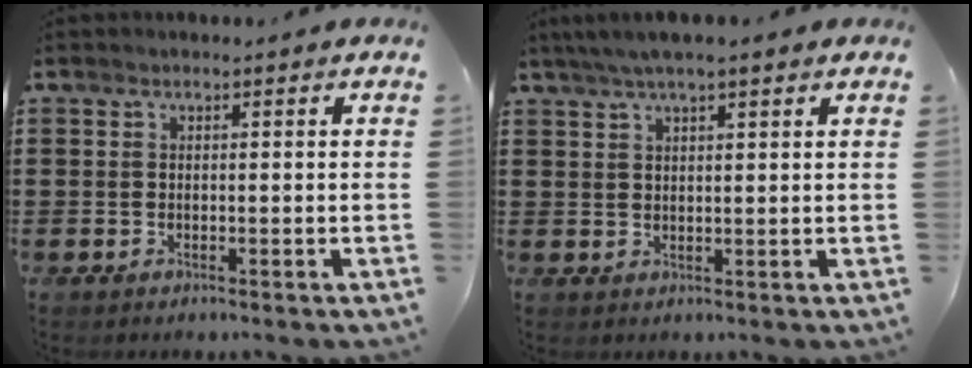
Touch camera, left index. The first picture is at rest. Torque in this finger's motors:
{"motor_torque": [1.39, -0.75, 0.90, 0.21]}